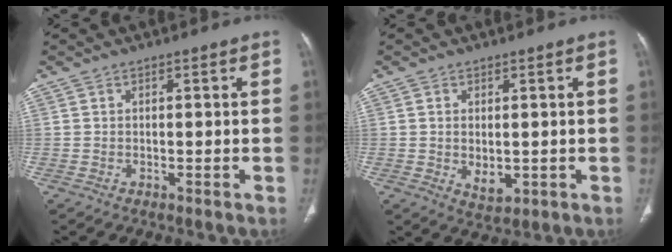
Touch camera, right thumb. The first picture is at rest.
{"total": 4.3, "force": [-0.5, 2.7, 3.3], "torque": [-0.052, -0.008, 0.002]}